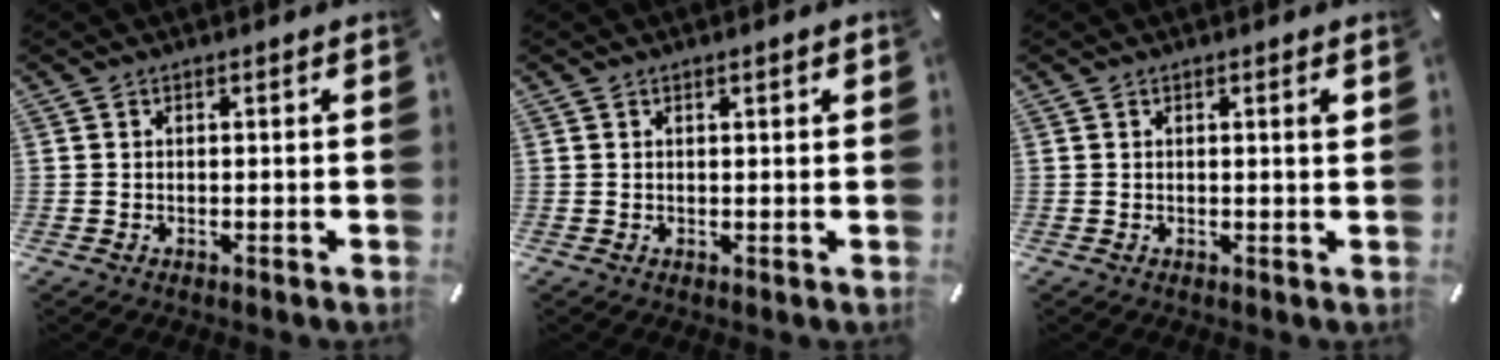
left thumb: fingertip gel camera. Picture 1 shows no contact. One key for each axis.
{"total": 1.1, "fx": 0.6, "fy": 0.2, "fz": 0.9, "tx": -0.017, "ty": 0.000, "tz": 0.009}
{"total": 1.5, "fx": 0.5, "fy": 0.0, "fz": 1.4, "tx": -0.020, "ty": -0.004, "tz": 0.006}